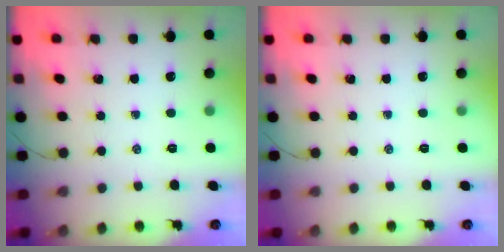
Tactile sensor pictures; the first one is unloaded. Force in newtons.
{"total": 0.0}